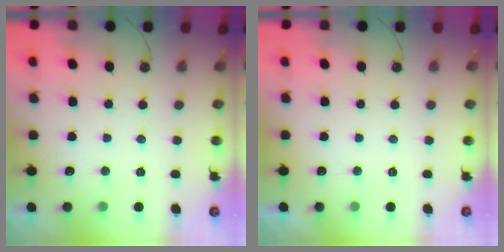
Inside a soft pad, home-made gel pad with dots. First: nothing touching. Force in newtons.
{"total": 0.0}